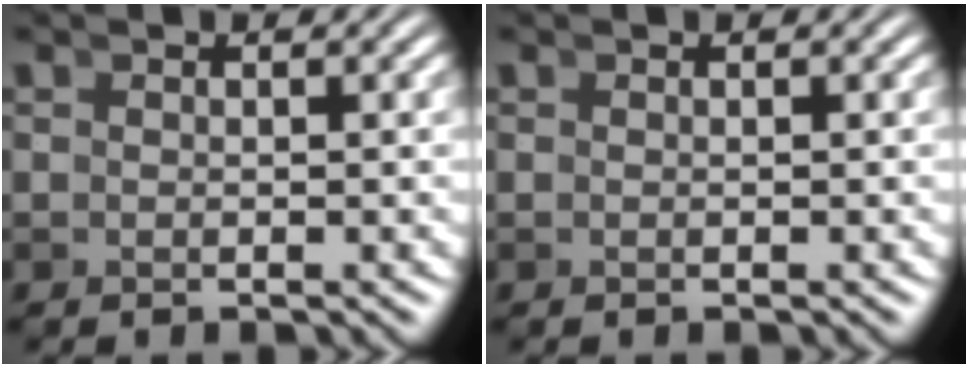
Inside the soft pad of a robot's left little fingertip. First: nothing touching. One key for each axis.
{"total": 0.0}